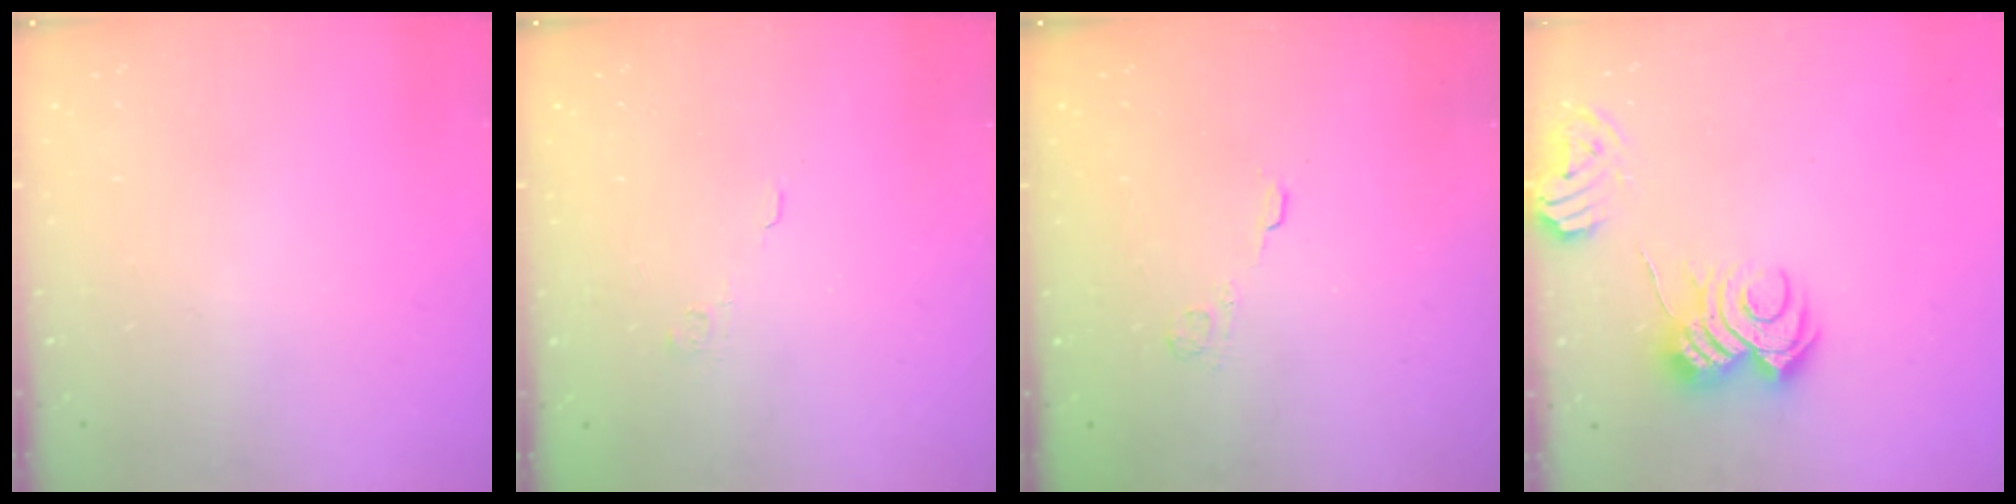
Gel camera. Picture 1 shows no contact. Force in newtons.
{"total": 3.6, "press": 3.5, "slide": 0.9}
{"total": 2.7, "press": 2.3, "slide": 1.4}
{"total": 9.0, "press": 9.0, "slide": 1.0}